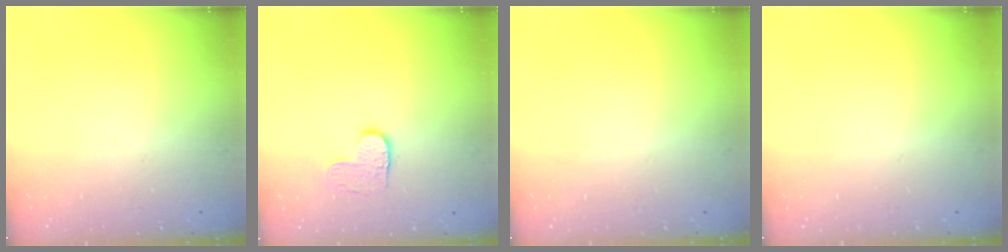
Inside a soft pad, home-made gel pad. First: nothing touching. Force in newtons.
{"total": 4.0, "press": 3.9, "slide": 0.4}
{"total": 0.0}
{"total": 0.0}